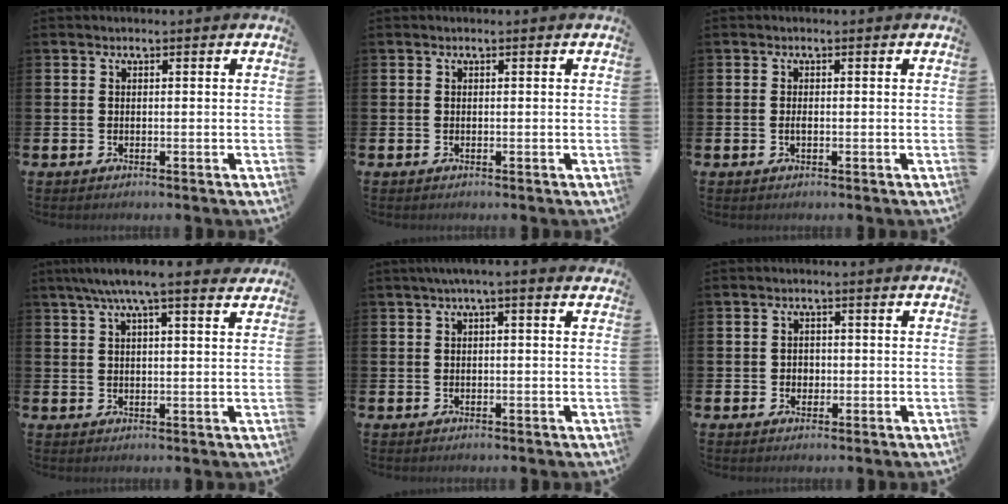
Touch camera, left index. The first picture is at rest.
{"total": 0.0}
{"total": 0.8, "force": [-0.1, 0.3, 0.7], "torque": [-0.009, -0.003, -0.004]}
{"total": 6.2, "force": [5.3, 0.6, 3.2], "torque": [-0.065, -0.013, 0.092]}
{"total": 1.7, "force": [0.9, 0.0, 1.4], "torque": [-0.023, 0.001, 0.014]}
{"total": 1.5, "force": [0.1, 1.5, 0.5], "torque": [0.001, 0.004, -0.004]}